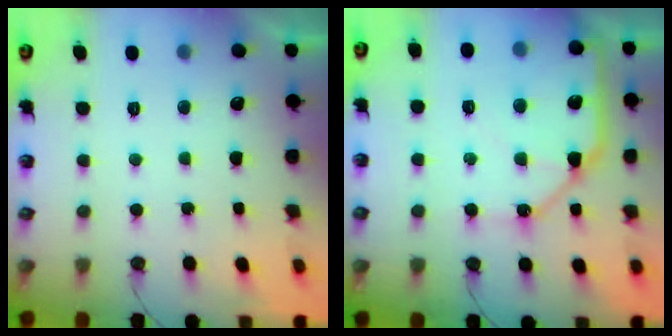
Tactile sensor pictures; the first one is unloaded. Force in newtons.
{"total": 15.5, "press": 15.4, "slide": 1.7}